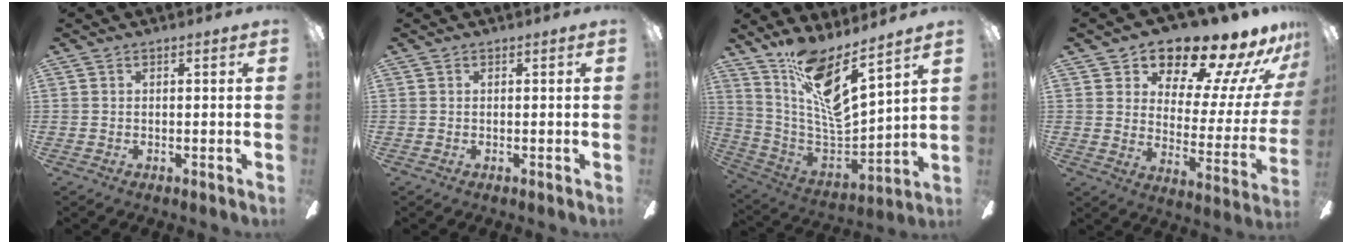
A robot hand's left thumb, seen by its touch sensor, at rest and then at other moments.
{"total": 0.0}
{"total": 14.9, "force": [10.2, 3.7, 10.2], "torque": [-0.198, -0.079, 0.177]}
{"total": 17.6, "force": [14.8, 5.7, 7.6], "torque": [-0.112, -0.115, 0.246]}